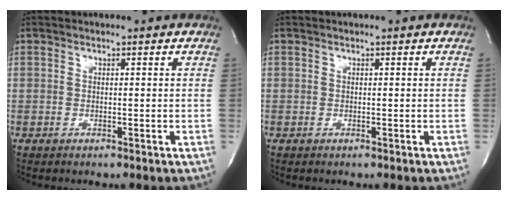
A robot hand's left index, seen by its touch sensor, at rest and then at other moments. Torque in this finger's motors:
{"motor_torque": [-0.04, -0.01, 0.00, 0.00]}